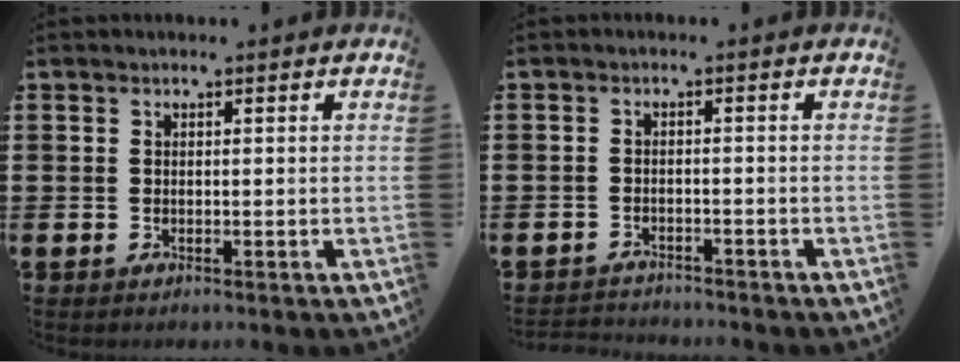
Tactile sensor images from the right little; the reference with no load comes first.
{"total": 1.7, "force": [-1.6, 0.1, -0.2], "torque": [-0.001, 0.003, -0.037]}